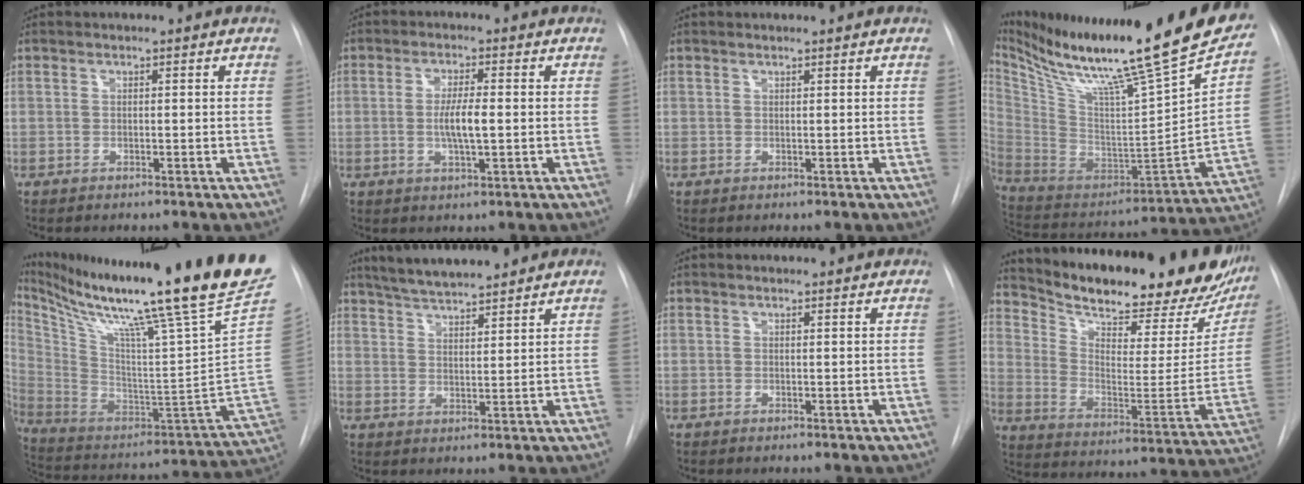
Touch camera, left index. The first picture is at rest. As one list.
[{"total": 4.7, "force": [-0.7, 0.8, 4.6], "torque": [-0.090, -0.007, -0.014]}, {"total": 0.5, "force": [0.5, -0.1, 0.1], "torque": [-0.009, 0.001, 0.008]}, {"total": 34.5, "force": [27.3, 2.7, 20.9], "torque": [-0.367, -0.086, 0.400]}, {"total": 37.0, "force": [28.1, -1.1, 24.1], "torque": [-0.360, -0.112, 0.417]}, {"total": 9.7, "force": [8.5, 1.2, 4.4], "torque": [-0.073, 0.015, 0.134]}, {"total": 1.9, "force": [1.7, 0.7, 0.4], "torque": [-0.010, 0.012, 0.013]}, {"total": 30.2, "force": [25.4, 7.8, 14.5], "torque": [-0.243, -0.068, 0.338]}]